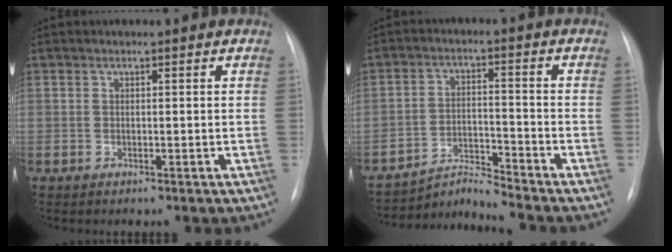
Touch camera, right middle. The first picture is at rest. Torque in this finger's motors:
{"motor_torque": [-0.38, -0.17, -0.02, -0.01]}